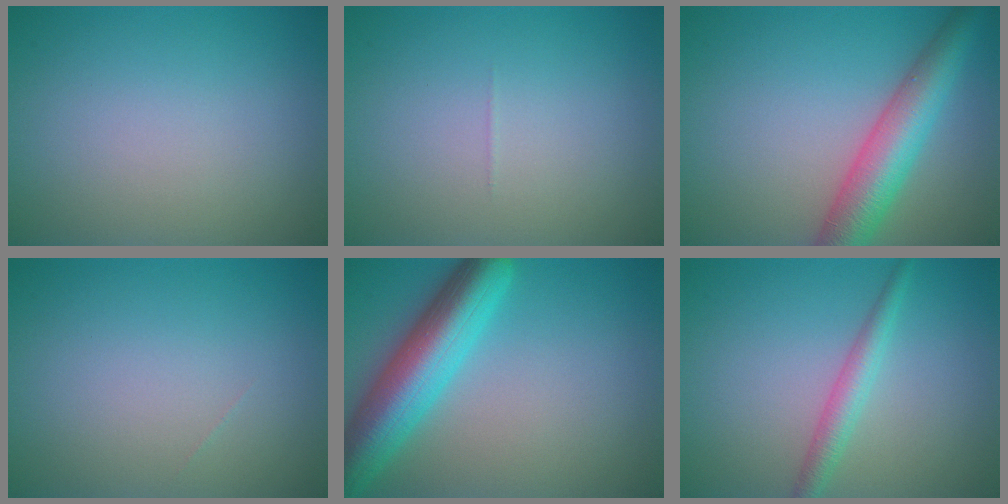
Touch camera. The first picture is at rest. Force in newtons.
{"total": 0.0}
{"total": 6.4, "press": 6.4, "slide": 0.2}
{"total": 0.0}
{"total": 8.5, "press": 8.4, "slide": 0.5}
{"total": 2.3, "press": 2.3, "slide": 0.0}